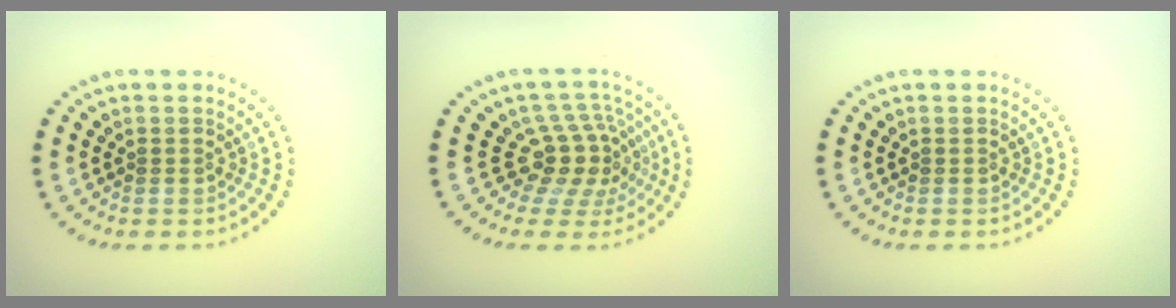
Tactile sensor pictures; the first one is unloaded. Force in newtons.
{"total": 4.1, "press": 3.0, "slide": 2.8}
{"total": 0.0}